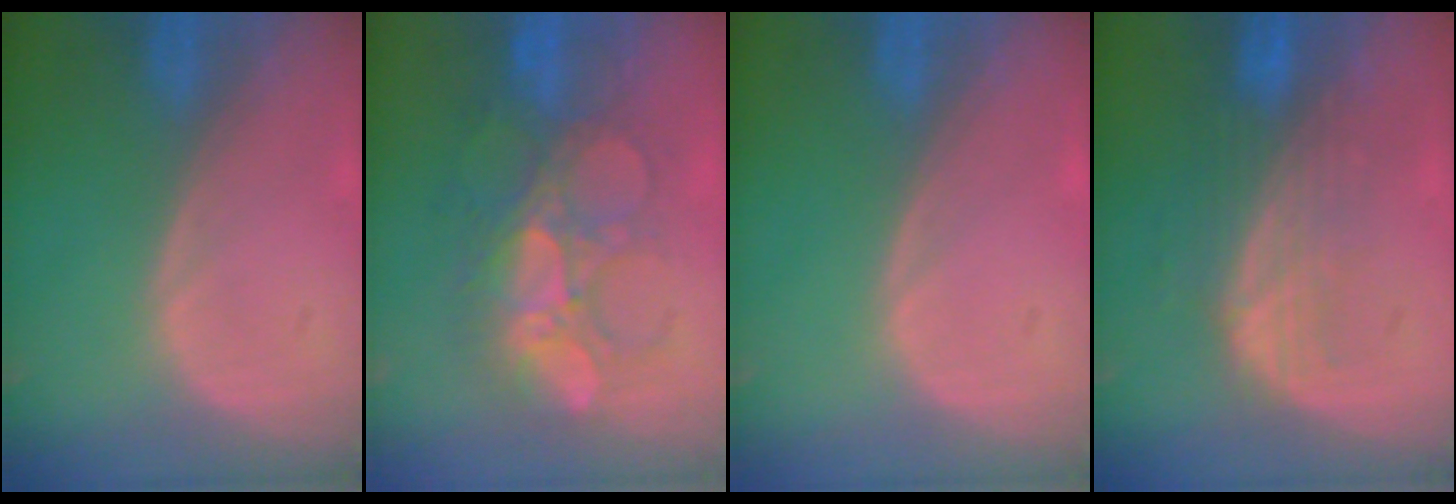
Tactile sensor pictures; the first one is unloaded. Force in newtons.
{"total": 8.8, "press": 8.6, "slide": 1.6}
{"total": 0.0}
{"total": 7.6, "press": 6.8, "slide": 3.3}